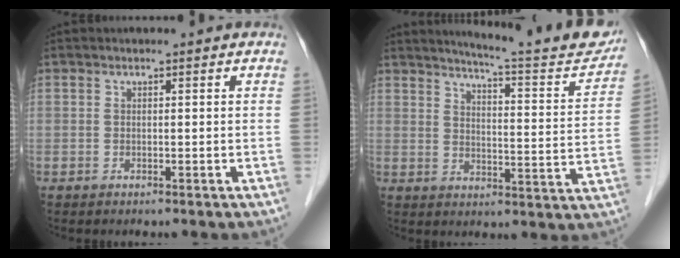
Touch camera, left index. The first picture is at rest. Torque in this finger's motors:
{"motor_torque": [0.86, -1.01, 0.20, 0.05]}